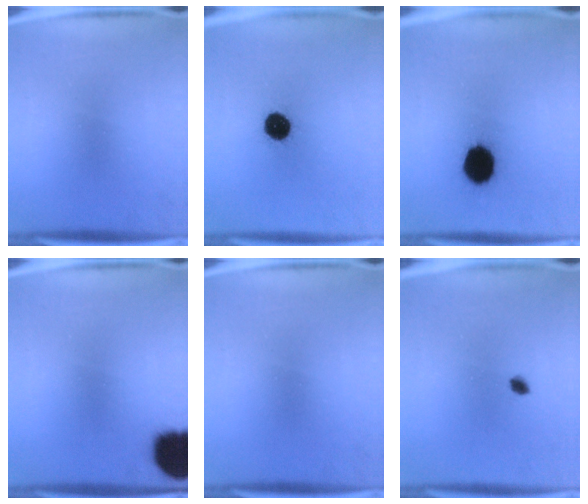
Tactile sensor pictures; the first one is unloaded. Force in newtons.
{"total": 8.6}
{"total": 11.9}
{"total": 15.9}
{"total": 0.0}
{"total": 1.5}